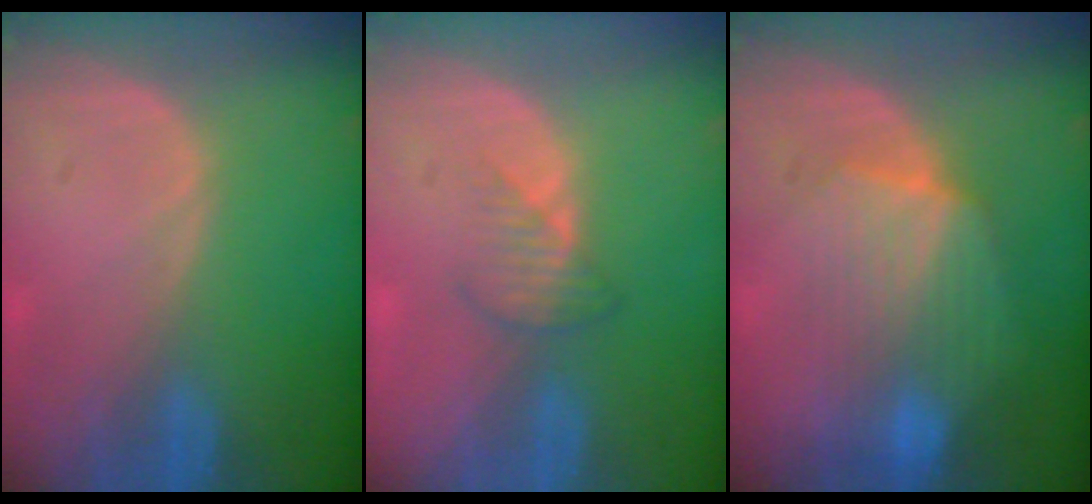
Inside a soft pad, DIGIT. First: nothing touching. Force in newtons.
{"total": 2.8, "press": 2.7, "slide": 0.8}
{"total": 7.4, "press": 7.4, "slide": 0.3}